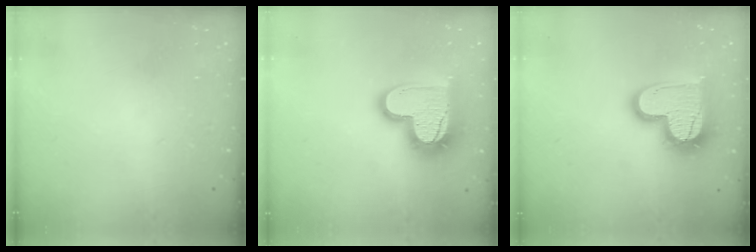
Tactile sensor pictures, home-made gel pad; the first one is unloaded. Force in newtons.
{"total": 17.7, "press": 17.7, "slide": 1.5}
{"total": 17.7, "press": 17.7, "slide": 1.3}